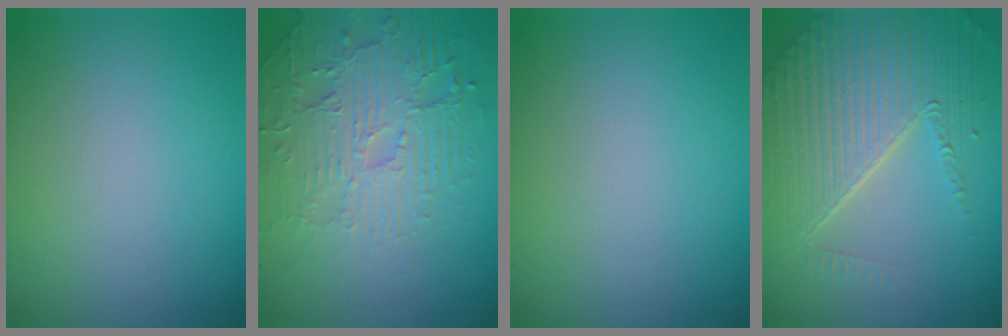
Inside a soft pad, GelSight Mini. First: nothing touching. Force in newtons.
{"total": 4.4, "press": 4.1, "slide": 1.6}
{"total": 0.0}
{"total": 8.0, "press": 5.5, "slide": 5.9}